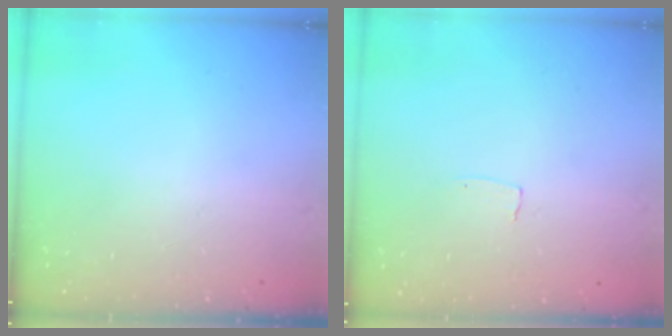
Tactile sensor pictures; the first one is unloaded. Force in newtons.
{"total": 3.0, "press": 3.0, "slide": 0.2}